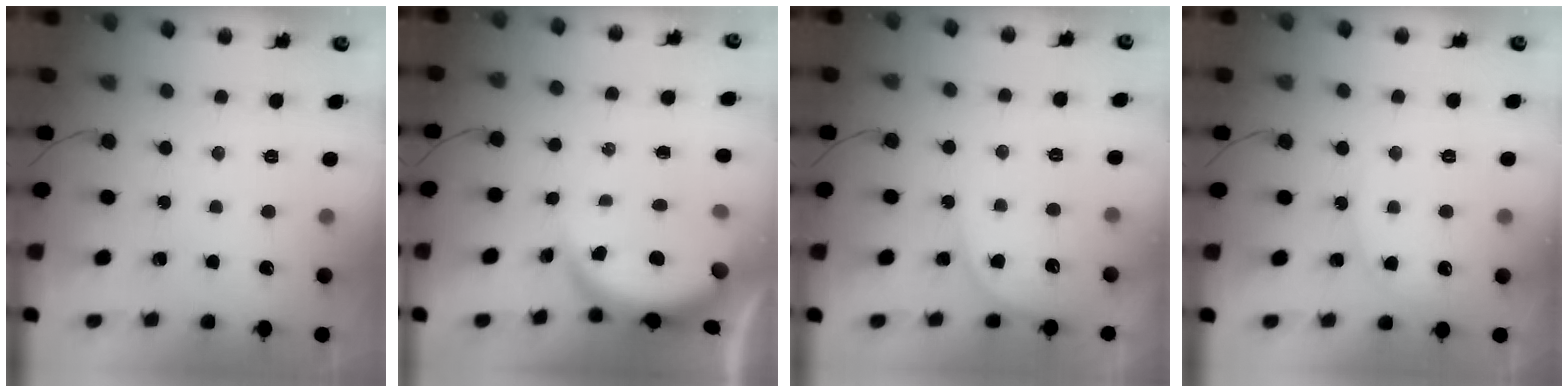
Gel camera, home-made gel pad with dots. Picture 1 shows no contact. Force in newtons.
{"total": 3.9, "press": 3.8, "slide": 0.2}
{"total": 5.8, "press": 5.8, "slide": 0.4}
{"total": 5.0, "press": 5.0, "slide": 0.5}